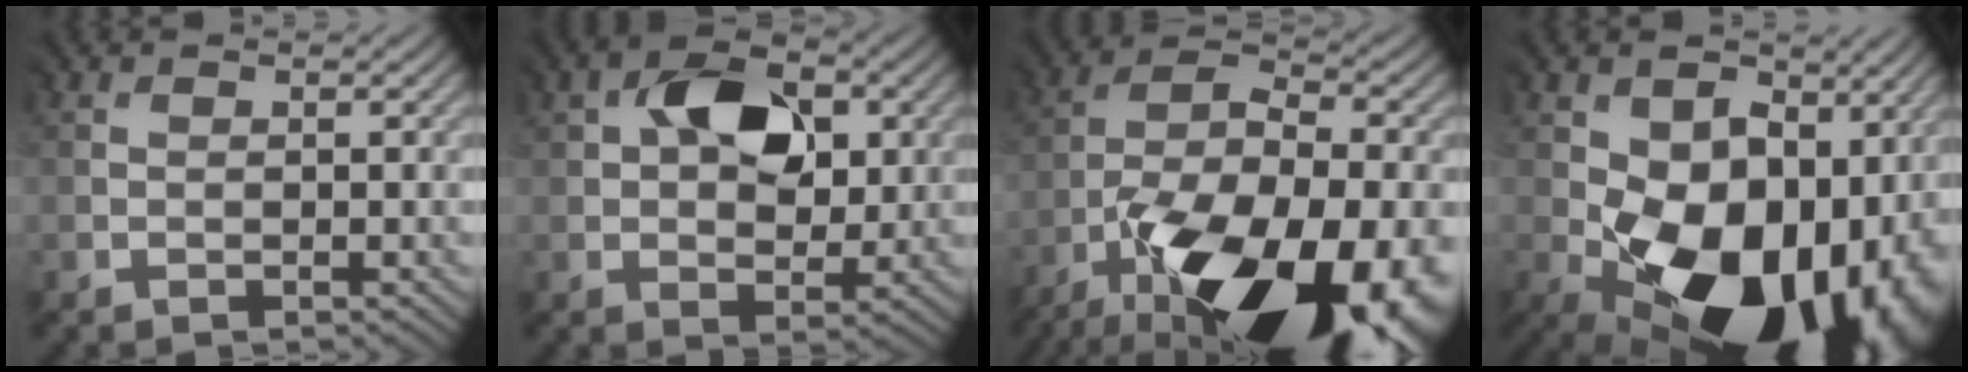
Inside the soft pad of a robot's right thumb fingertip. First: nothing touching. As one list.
[{"total": 8.8, "force": [2.1, 5.8, 6.3], "torque": [-0.105, 0.010, 0.033]}, {"total": 19.8, "force": [-10.8, 8.9, 14.0], "torque": [-0.244, -0.024, -0.168]}, {"total": 19.3, "force": [-3.5, 13.8, 13.0], "torque": [-0.189, -0.048, -0.034]}]